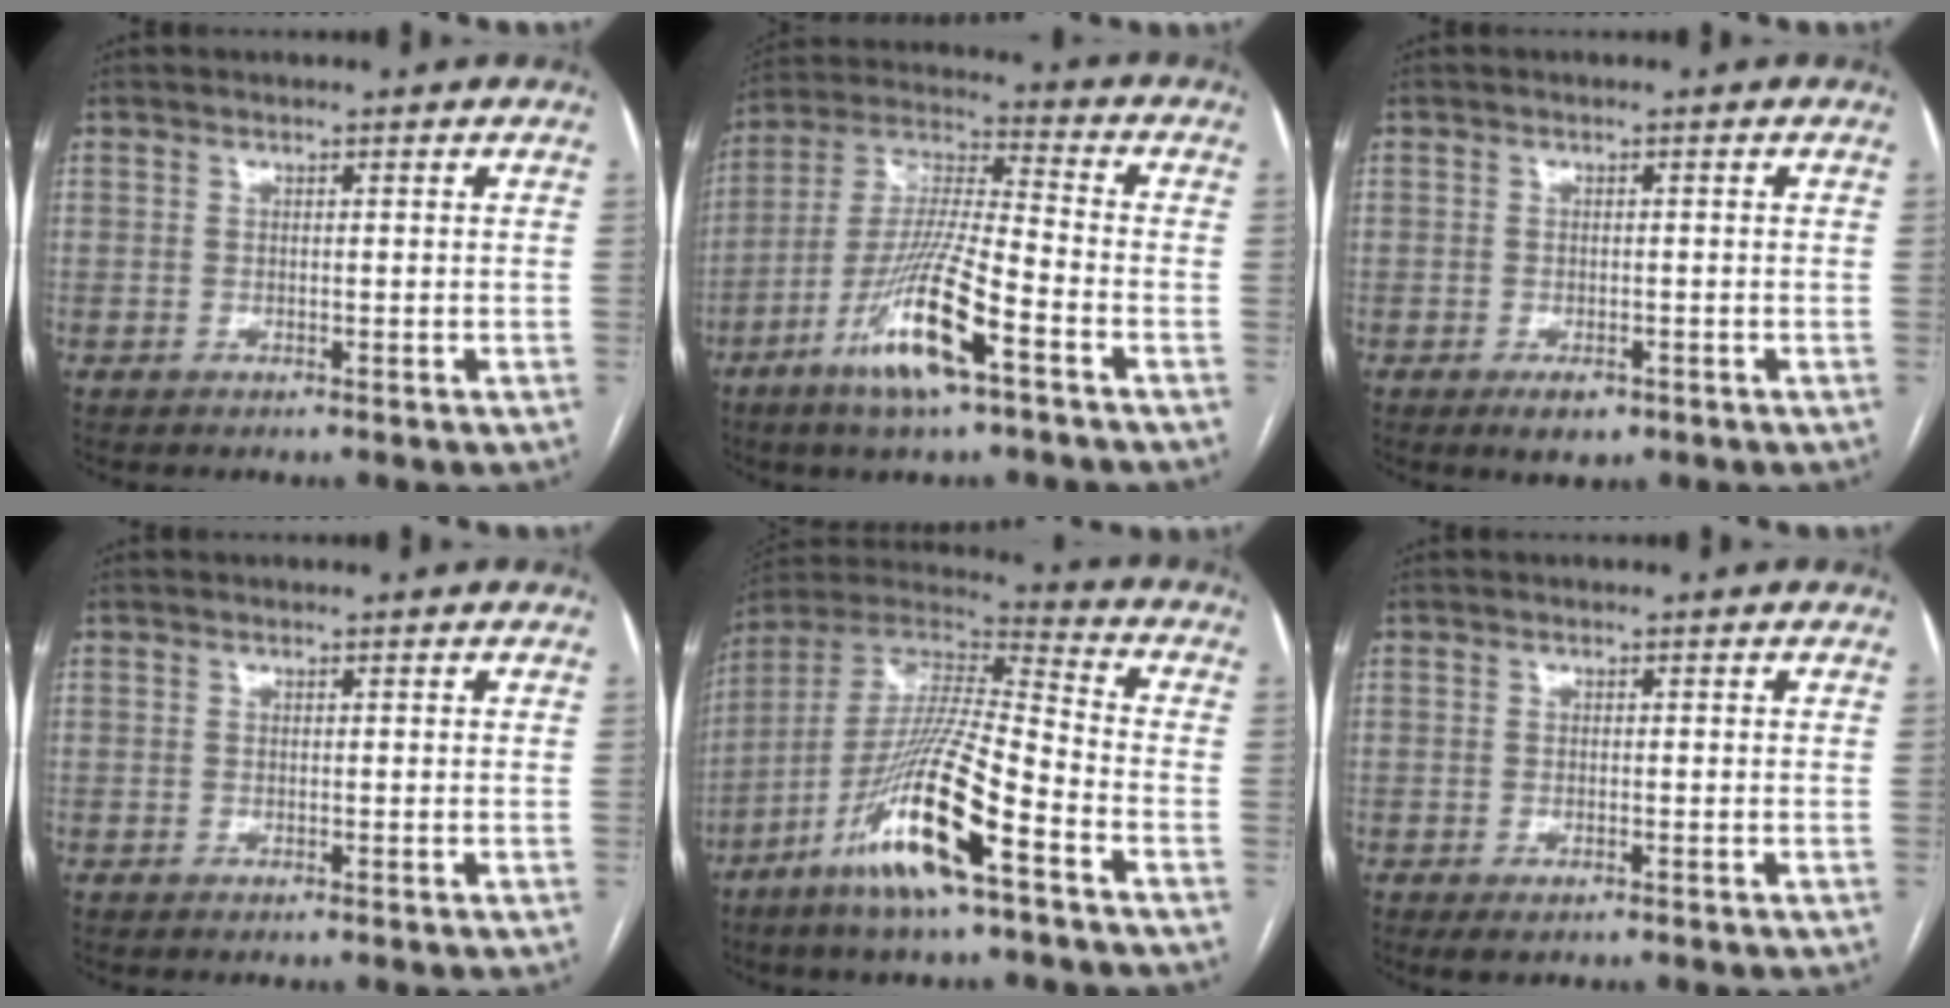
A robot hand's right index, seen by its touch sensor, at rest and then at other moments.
{"total": 13.9, "force": [-6.8, 1.3, 12.0], "torque": [-0.246, -0.015, -0.126]}
{"total": 3.1, "force": [-1.8, 1.6, 2.0], "torque": [-0.032, -0.002, -0.019]}
{"total": 0.0}
{"total": 17.7, "force": [-8.6, 1.2, 15.4], "torque": [-0.319, -0.025, -0.163]}
{"total": 1.8, "force": [-0.9, 0.7, 1.3], "torque": [-0.025, -0.003, -0.006]}